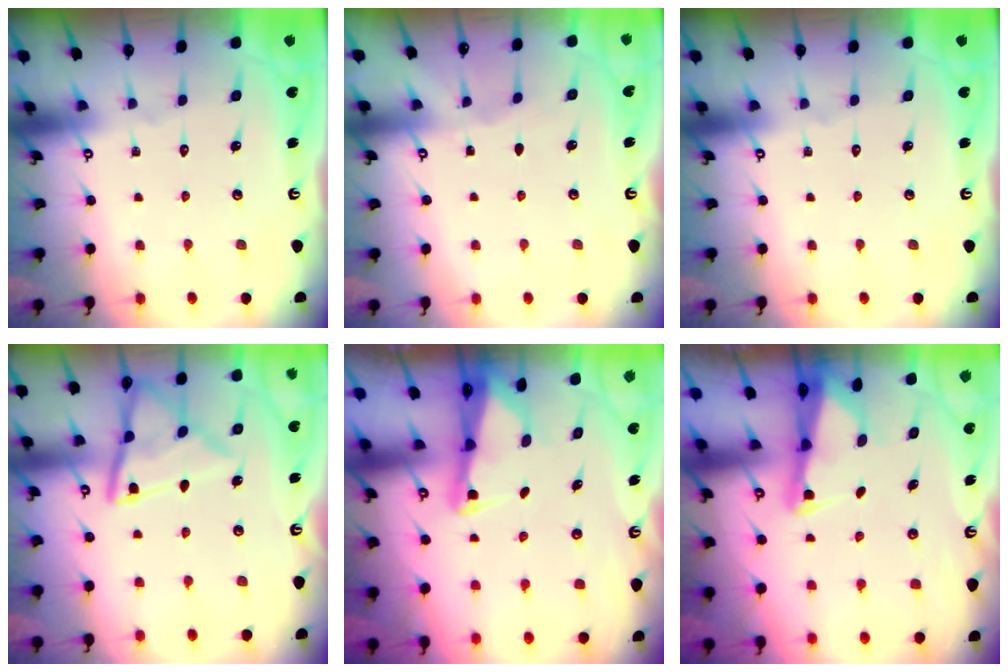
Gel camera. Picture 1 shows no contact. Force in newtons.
{"total": 1.5, "press": 1.5, "slide": 0.3}
{"total": 0.0}
{"total": 13.6, "press": 13.6, "slide": 1.2}
{"total": 2.7, "press": 2.7, "slide": 0.2}
{"total": 2.4, "press": 2.4, "slide": 0.3}